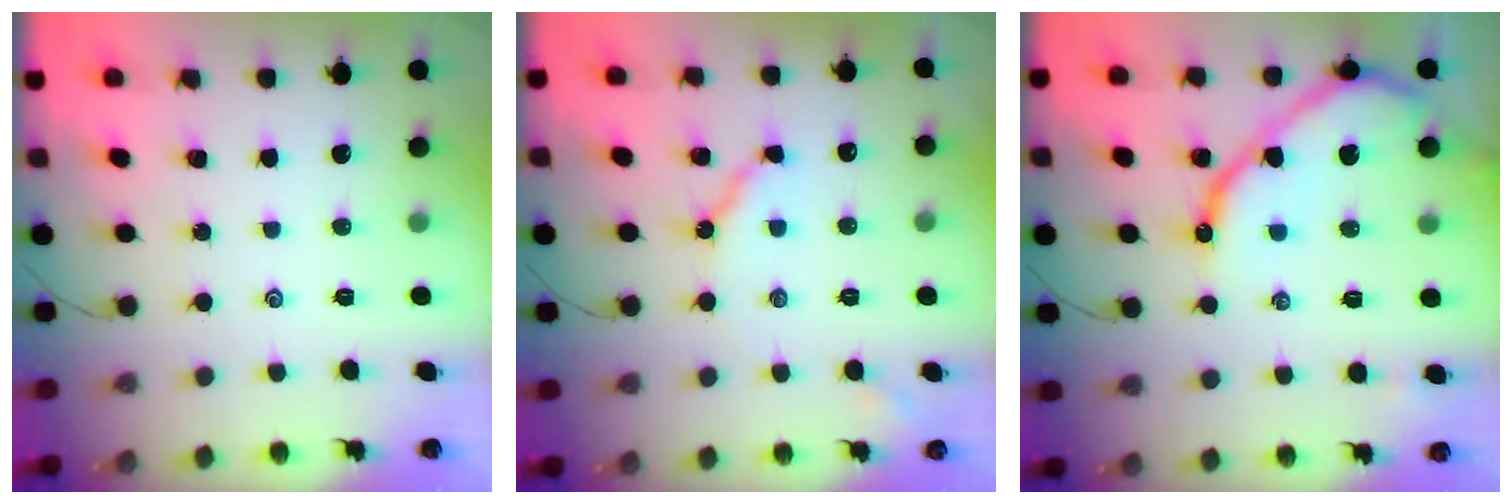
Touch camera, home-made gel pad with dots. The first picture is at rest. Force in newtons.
{"total": 5.7, "press": 5.7, "slide": 0.8}
{"total": 12.3, "press": 12.2, "slide": 1.5}